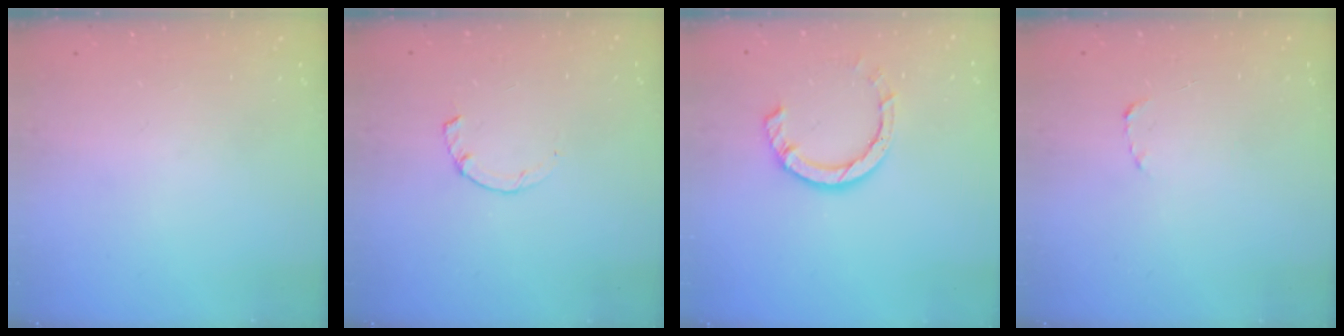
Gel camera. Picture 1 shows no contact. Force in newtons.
{"total": 1.0, "press": 0.9, "slide": 0.2}
{"total": 7.1, "press": 7.0, "slide": 1.1}
{"total": 1.8, "press": 1.7, "slide": 0.3}